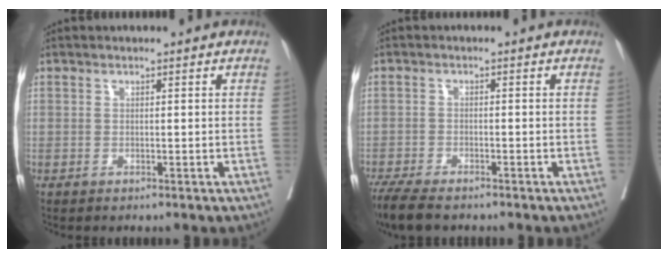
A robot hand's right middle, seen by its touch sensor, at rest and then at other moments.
{"total": 6.4, "force": [-5.2, 1.5, 3.3], "torque": [-0.056, -0.014, -0.087]}